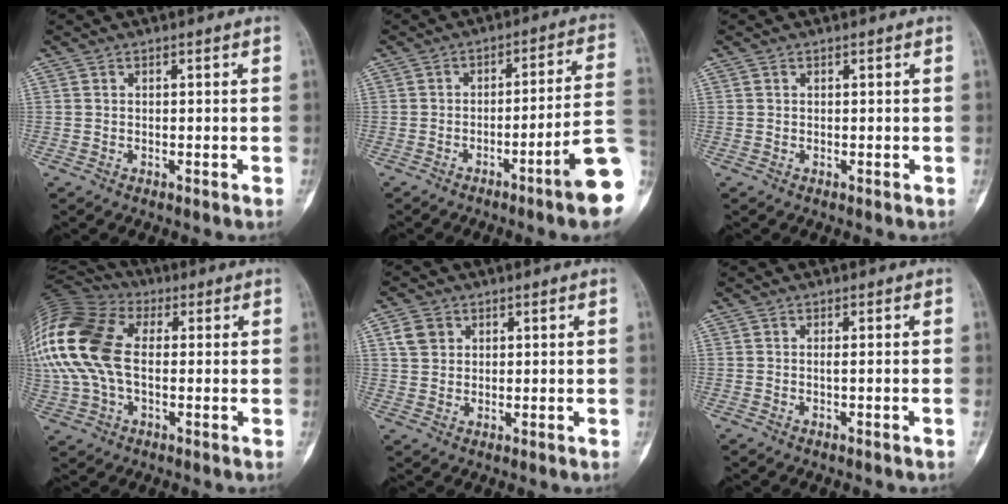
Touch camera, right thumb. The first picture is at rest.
{"total": 11.8, "force": [-4.9, 0.0, 10.8], "torque": [-0.136, 0.028, -0.075]}
{"total": 0.0}
{"total": 21.1, "force": [1.6, 13.3, 16.3], "torque": [-0.391, 0.023, 0.025]}
{"total": 3.9, "force": [1.5, 3.2, 1.6], "torque": [-0.019, -0.001, 0.031]}
{"total": 0.9, "force": [-0.3, -0.4, 0.7], "torque": [-0.004, 0.002, -0.009]}